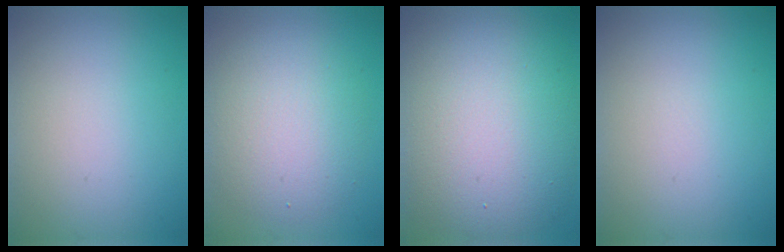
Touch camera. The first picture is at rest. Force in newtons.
{"total": 5.3, "press": 5.3, "slide": 0.0}
{"total": 12.9, "press": 12.8, "slide": 0.7}
{"total": 0.0}